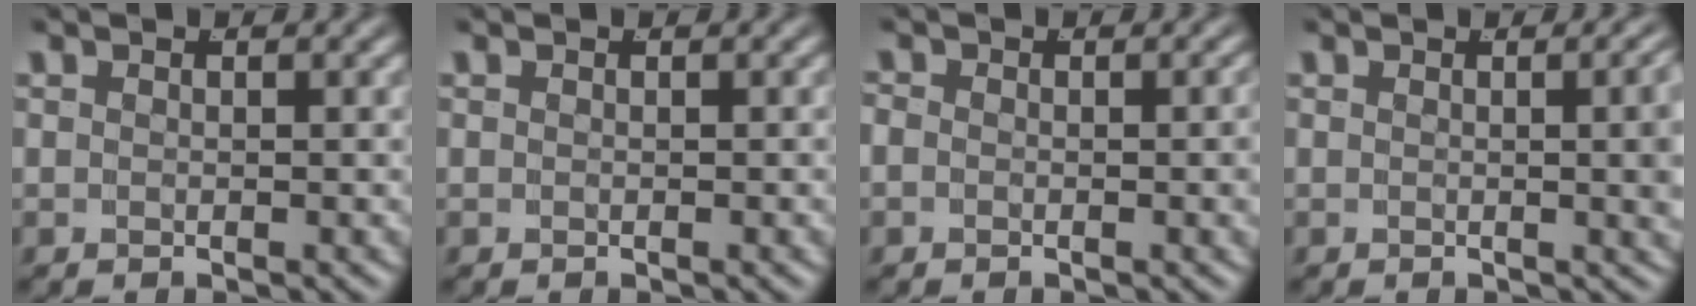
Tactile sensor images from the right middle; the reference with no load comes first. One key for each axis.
{"total": 0.0}
{"total": 1.7, "fx": -0.3, "fy": 1.2, "fz": 1.2, "tx": -0.021, "ty": -0.001, "tz": -0.007}
{"total": 3.8, "fx": 0.6, "fy": 1.1, "fz": 3.6, "tx": -0.017, "ty": 0.015, "tz": -0.001}